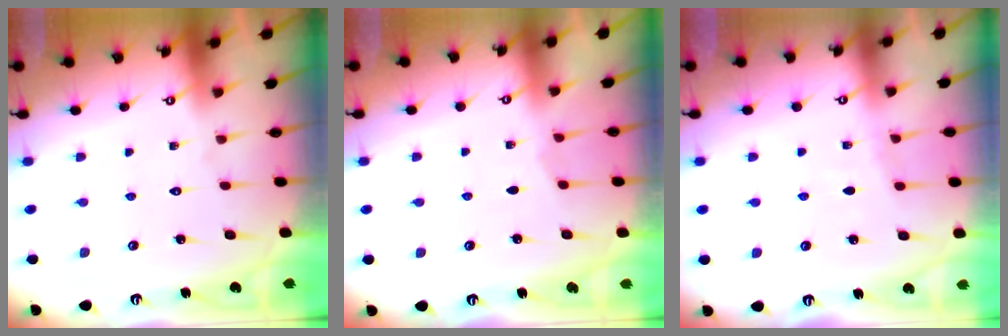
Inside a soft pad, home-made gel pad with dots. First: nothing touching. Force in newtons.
{"total": 1.6, "press": 1.6, "slide": 0.4}
{"total": 2.5, "press": 2.4, "slide": 0.4}